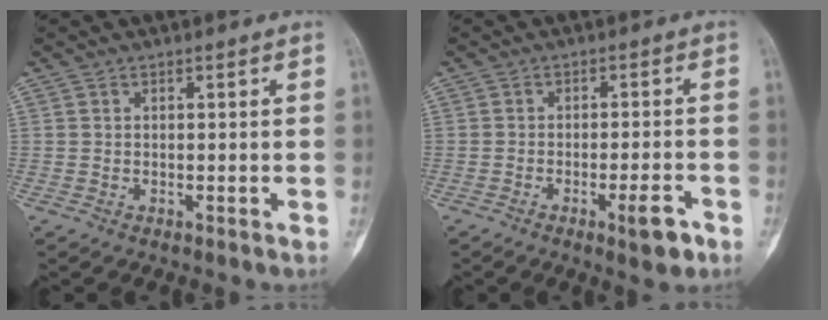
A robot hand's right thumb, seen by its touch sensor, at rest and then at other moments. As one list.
[{"total": 7.7, "force": [-3.7, 2.0, 6.4], "torque": [-0.080, 0.012, -0.049]}]